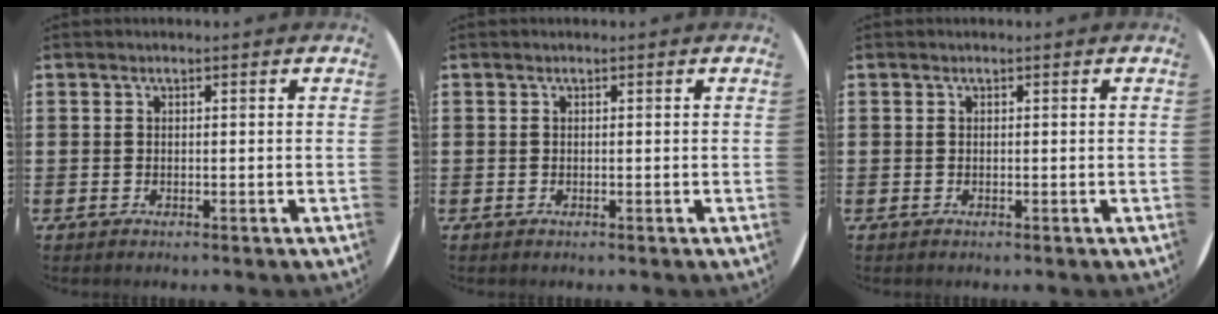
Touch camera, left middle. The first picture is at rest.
{"total": 0.0}
{"total": 0.0}